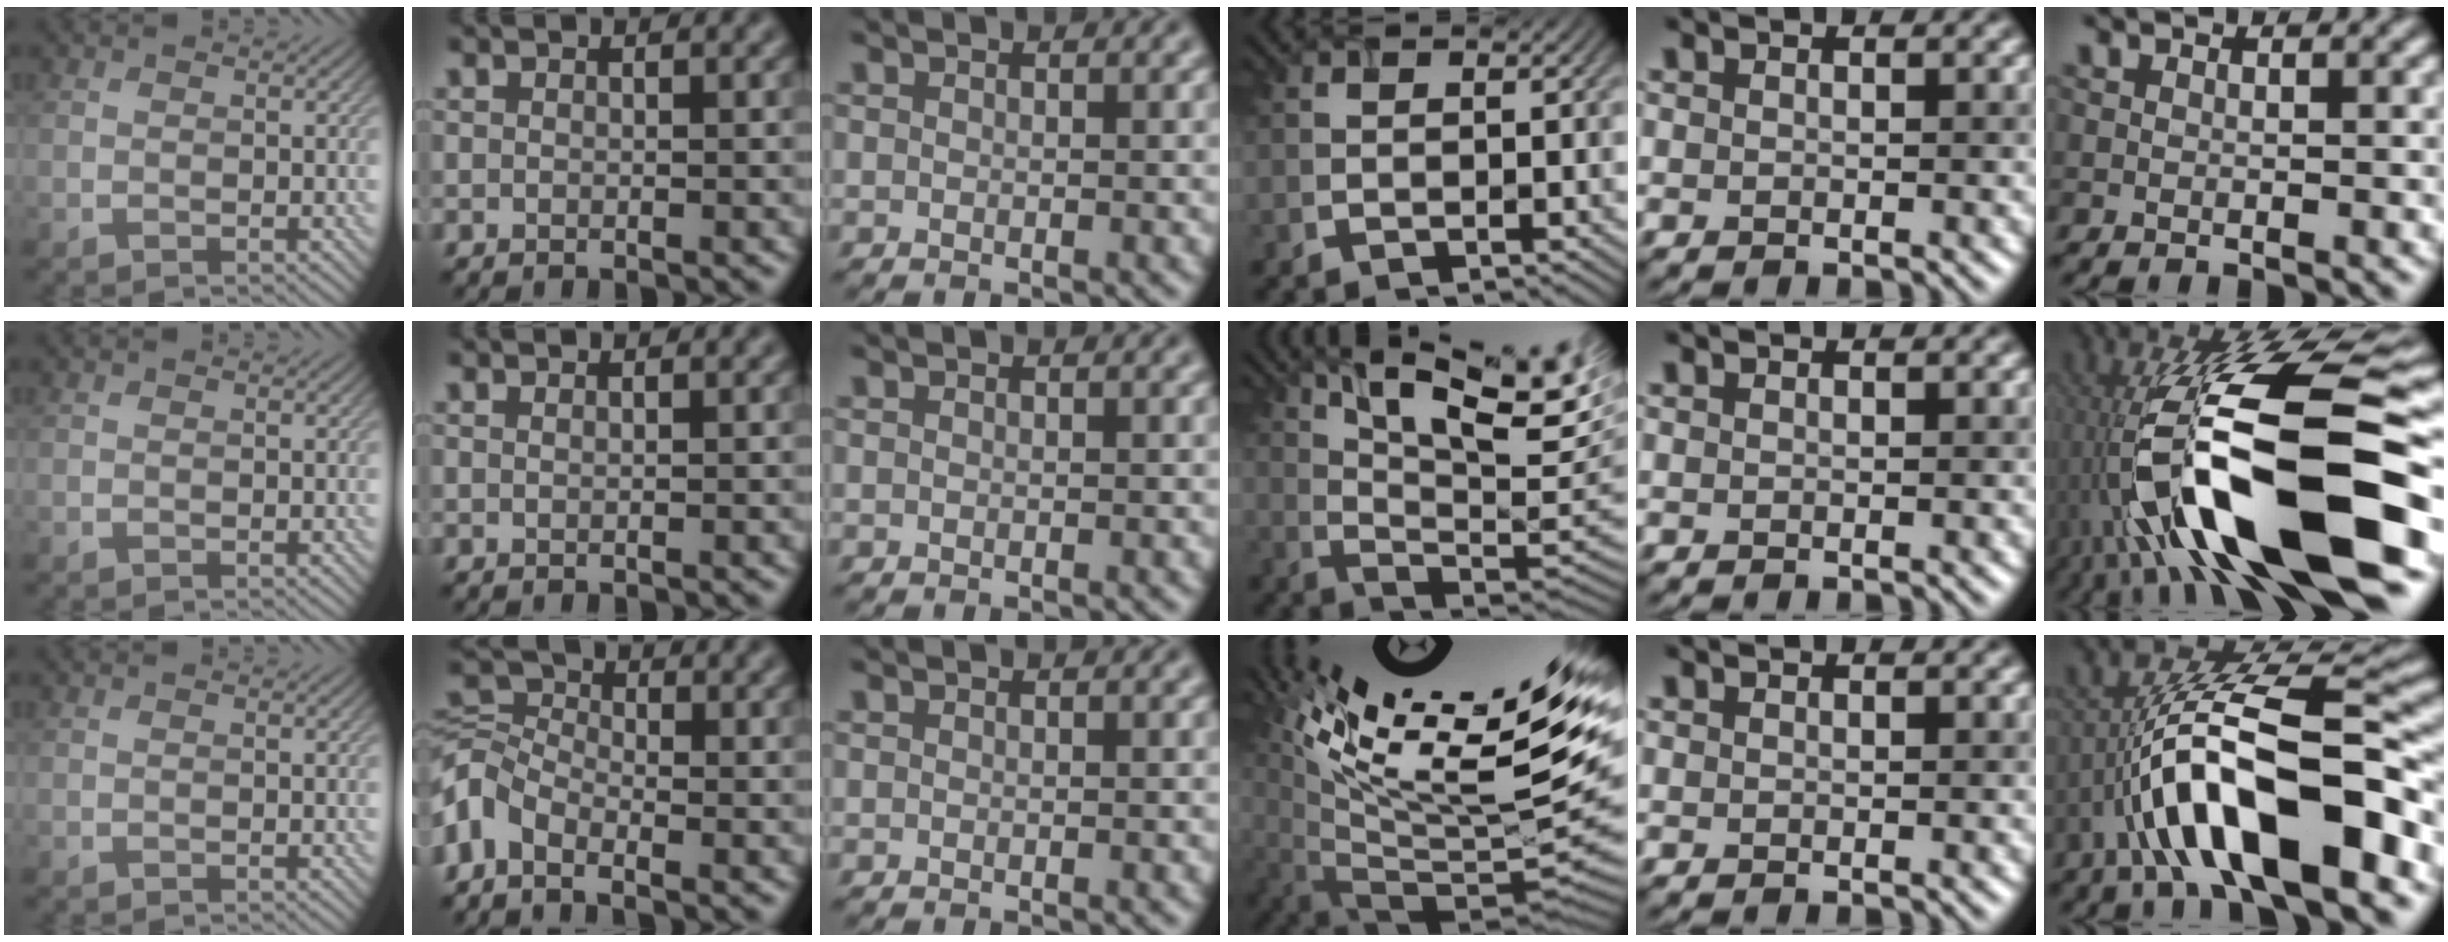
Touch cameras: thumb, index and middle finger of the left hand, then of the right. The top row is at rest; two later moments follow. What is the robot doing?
{"motion": "screw", "object": "timer"}